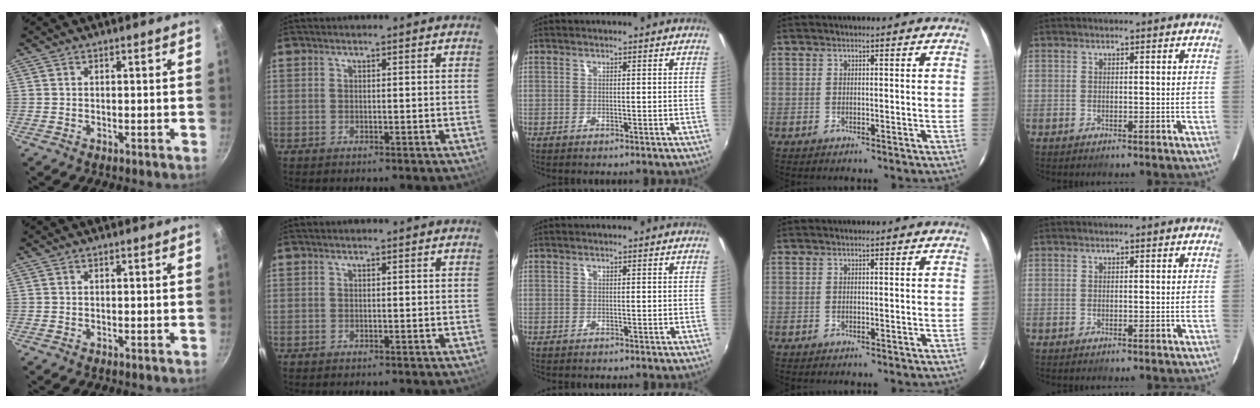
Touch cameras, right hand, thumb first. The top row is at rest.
{}